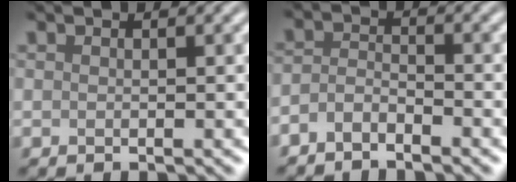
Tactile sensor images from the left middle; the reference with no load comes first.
{"total": 2.1, "force": [-1.7, 0.7, 1.0], "torque": [-0.025, 0.002, -0.040]}